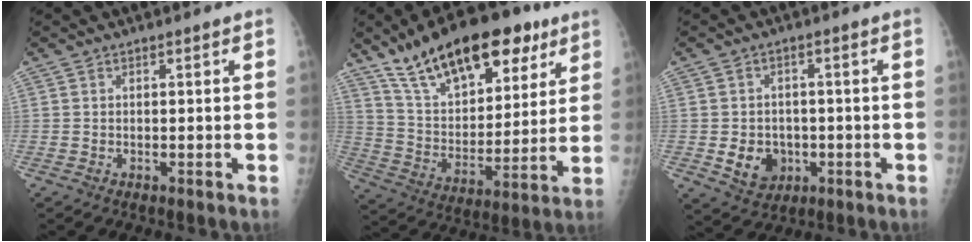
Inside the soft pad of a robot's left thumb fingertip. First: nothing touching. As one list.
[{"total": 24.1, "force": [15.1, 11.2, 15.0], "torque": [-0.208, -0.036, 0.258]}, {"total": 6.9, "force": [-1.5, 5.8, 3.4], "torque": [-0.030, 0.004, -0.015]}]